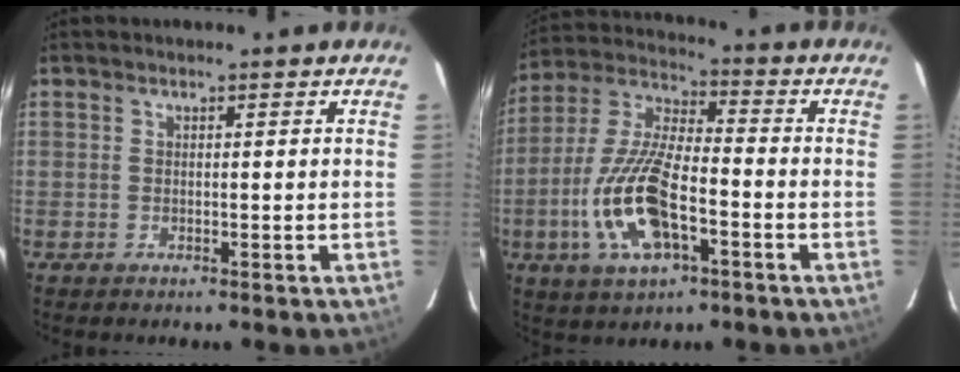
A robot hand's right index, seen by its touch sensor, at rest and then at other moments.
{"total": 16.1, "force": [-5.6, 6.1, 13.8], "torque": [-0.297, -0.008, -0.105]}